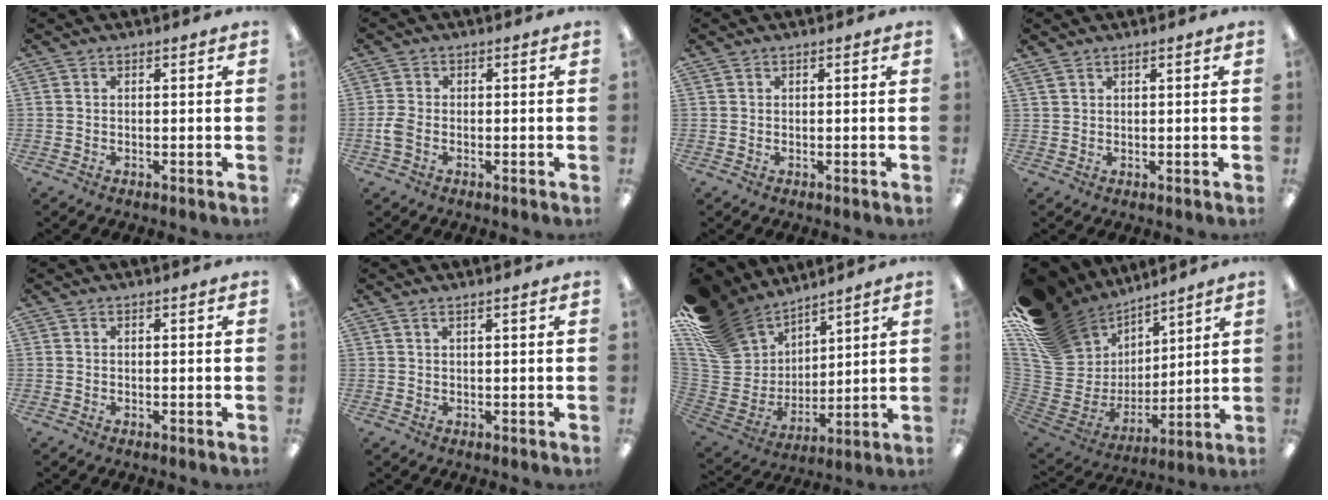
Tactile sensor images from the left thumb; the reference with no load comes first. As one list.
[{"total": 3.2, "force": [-0.9, 2.0, 2.4], "torque": [-0.053, 0.002, -0.018]}, {"total": 0.0}, {"total": 1.5, "force": [1.2, 0.6, 0.7], "torque": [-0.015, -0.001, 0.024]}, {"total": 0.0}, {"total": 1.2, "force": [0.7, 0.0, 1.0], "torque": [-0.019, -0.001, 0.013]}, {"total": 18.4, "force": [12.9, 11.5, 6.4], "torque": [-0.167, -0.075, 0.248]}, {"total": 20.5, "force": [12.1, 14.3, 8.2], "torque": [-0.189, -0.071, 0.246]}]